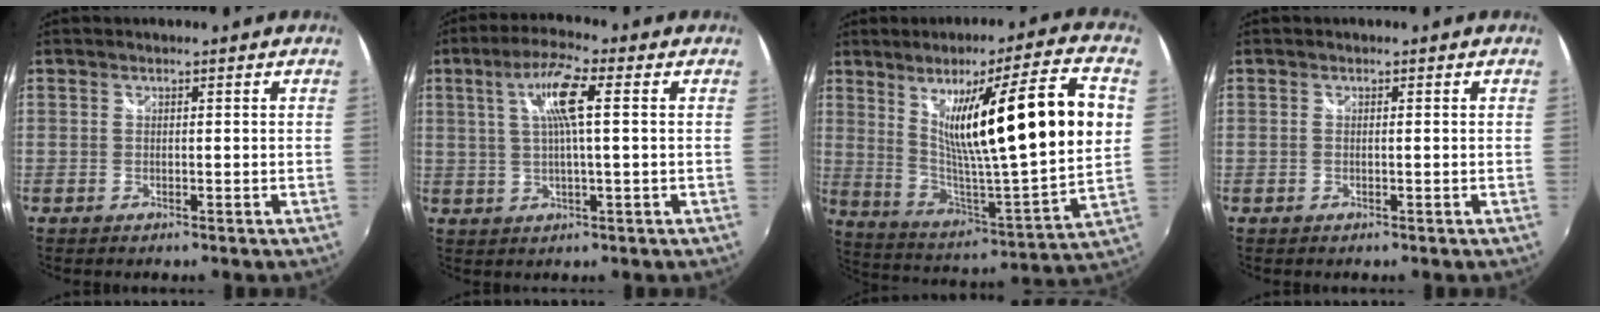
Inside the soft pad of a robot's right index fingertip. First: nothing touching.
{"total": 8.0, "force": [2.0, 0.8, 7.7], "torque": [-0.141, 0.011, 0.037]}
{"total": 24.4, "force": [6.5, 1.4, 23.4], "torque": [-0.356, -0.009, 0.118]}
{"total": 0.0}